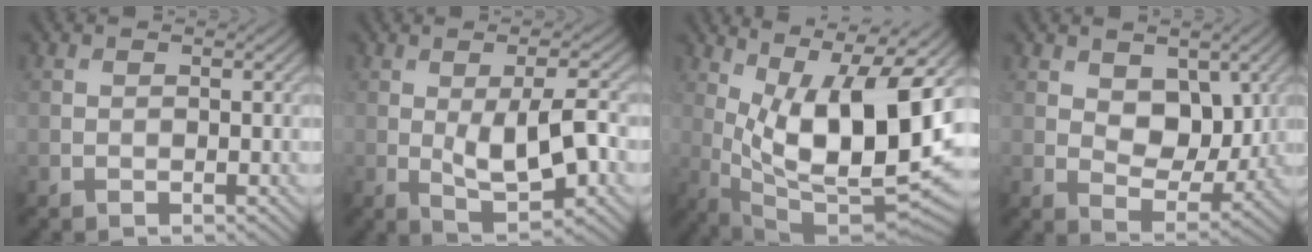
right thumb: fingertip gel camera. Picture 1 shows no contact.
{"total": 8.5, "force": [-0.6, 3.2, 7.9], "torque": [-0.137, -0.005, -0.007]}
{"total": 16.9, "force": [3.2, 6.2, 15.3], "torque": [-0.248, 0.002, 0.068]}
{"total": 6.8, "force": [2.5, 4.4, 4.6], "torque": [-0.089, -0.013, 0.035]}